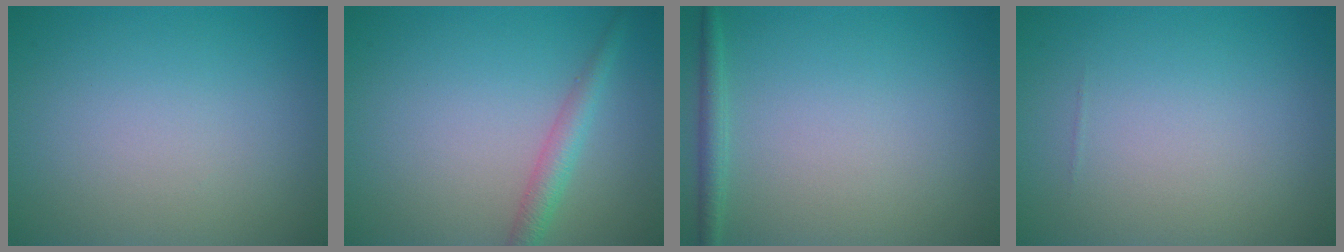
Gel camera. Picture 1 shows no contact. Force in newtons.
{"total": 2.2, "press": 2.2, "slide": 0.1}
{"total": 1.4, "press": 1.4, "slide": 0.1}
{"total": 0.0}